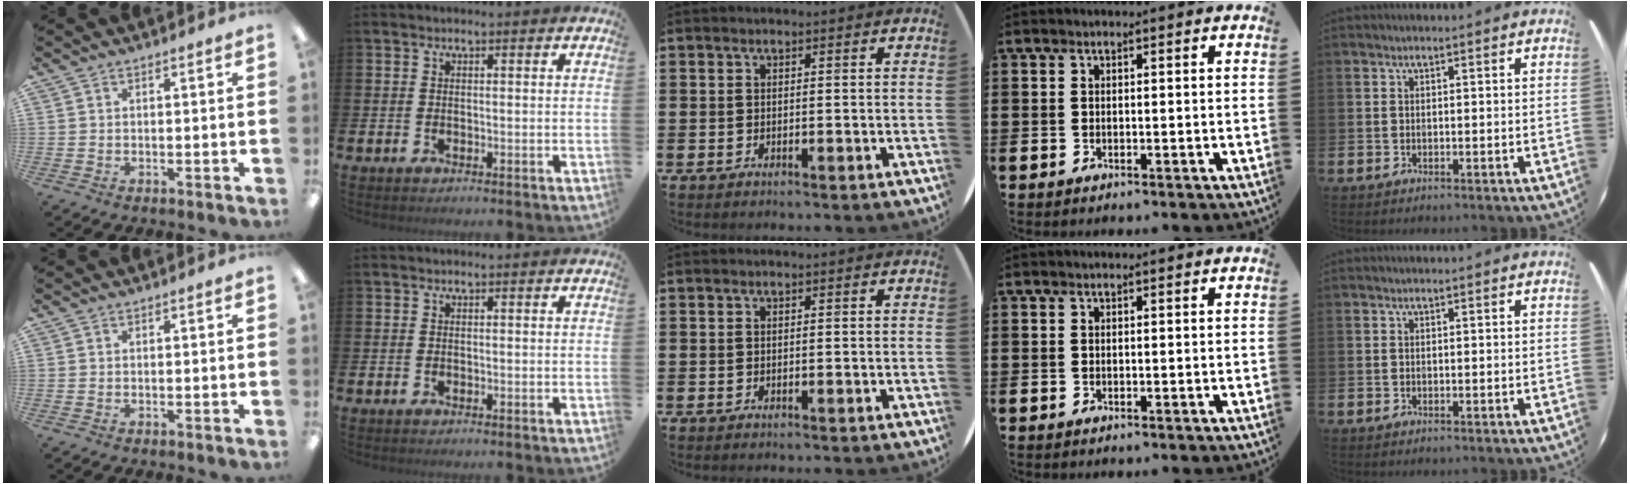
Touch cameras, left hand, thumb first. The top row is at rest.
{}